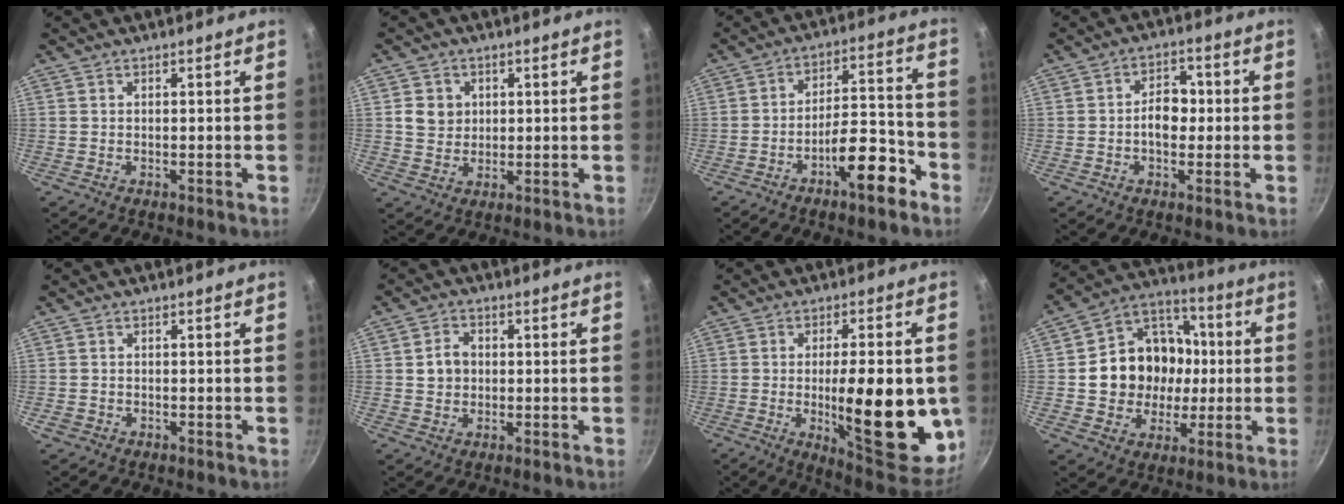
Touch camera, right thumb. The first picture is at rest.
{"total": 5.0, "force": [1.1, 4.5, 1.8], "torque": [-0.009, 0.001, 0.020]}
{"total": 11.4, "force": [-6.4, 3.8, 8.5], "torque": [-0.103, 0.065, -0.094]}
{"total": 6.0, "force": [-0.5, 4.2, 4.2], "torque": [-0.031, 0.016, -0.014]}
{"total": 1.5, "force": [-0.7, 1.2, 0.5], "torque": [-0.014, 0.005, -0.009]}
{"total": 4.5, "force": [0.2, 3.7, 2.4], "torque": [-0.023, 0.009, -0.001]}
{"total": 22.2, "force": [-3.0, 7.5, 20.7], "torque": [-0.254, -0.011, -0.034]}
{"total": 17.2, "force": [0.2, 14.9, 8.6], "torque": [-0.113, 0.032, -0.001]}